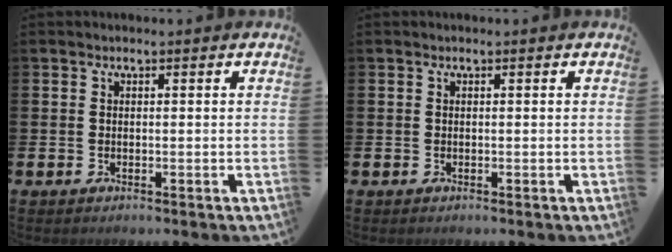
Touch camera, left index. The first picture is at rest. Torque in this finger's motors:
{"motor_torque": [0.00, 0.00, 0.00, 0.01]}